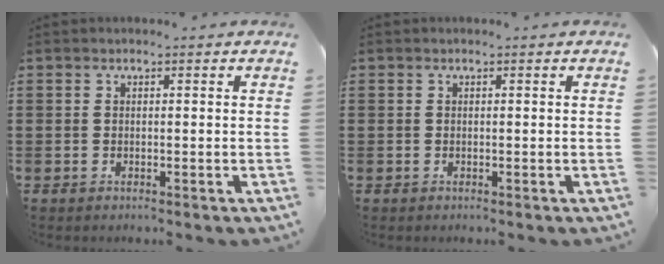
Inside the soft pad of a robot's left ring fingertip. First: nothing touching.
{"total": 0.0}